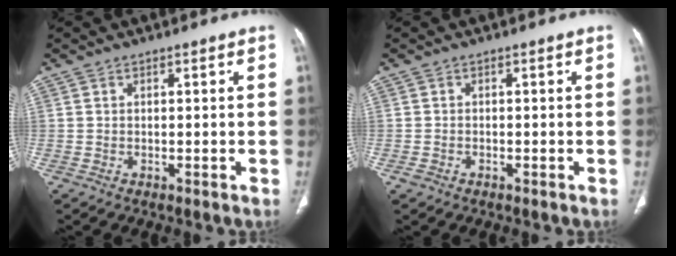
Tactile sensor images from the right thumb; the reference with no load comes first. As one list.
[{"total": 1.1, "force": [-0.7, 0.7, 0.4], "torque": [-0.013, 0.003, -0.014]}]